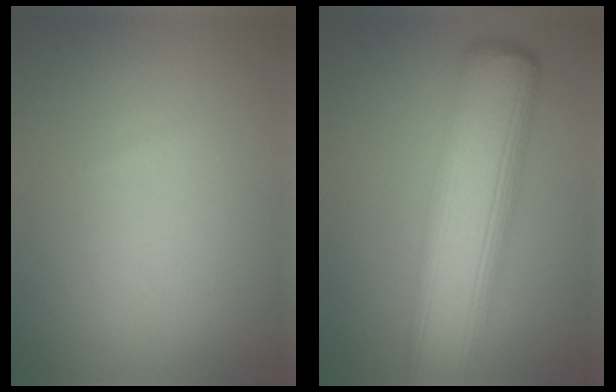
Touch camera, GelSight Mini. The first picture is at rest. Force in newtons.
{"total": 10.6, "press": 10.6, "slide": 0.3}